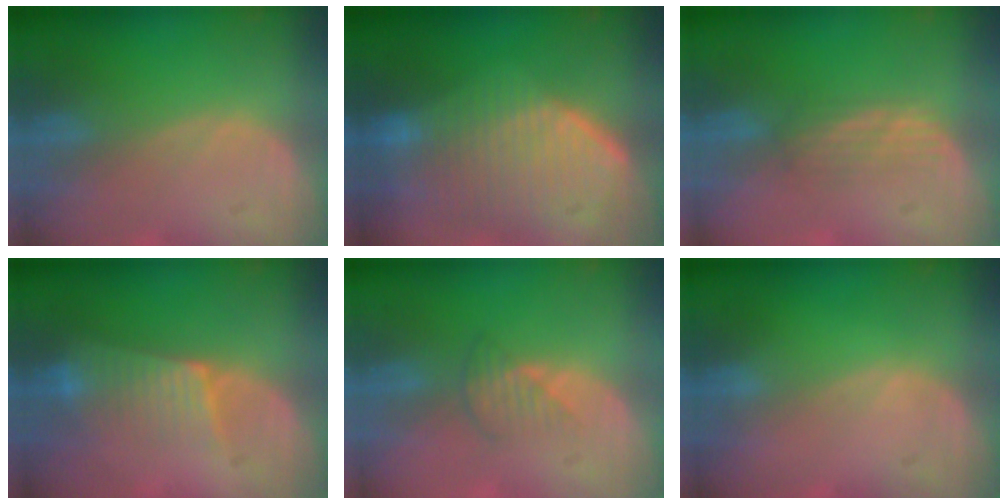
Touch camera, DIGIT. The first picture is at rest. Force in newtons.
{"total": 10.5, "press": 9.1, "slide": 5.2}
{"total": 2.9, "press": 2.6, "slide": 1.2}
{"total": 6.4, "press": 5.7, "slide": 3.0}
{"total": 2.5, "press": 2.5, "slide": 0.4}
{"total": 0.0}